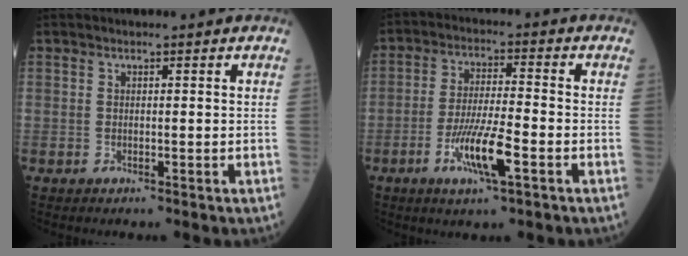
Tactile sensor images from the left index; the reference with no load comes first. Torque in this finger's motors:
{"motor_torque": [0.24, 0.19, 0.25, 0.08]}